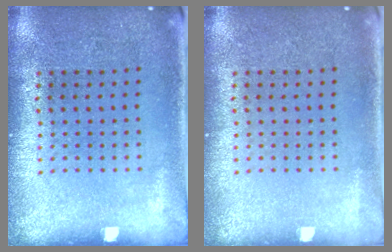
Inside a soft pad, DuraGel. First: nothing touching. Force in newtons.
{"total": 0.0}